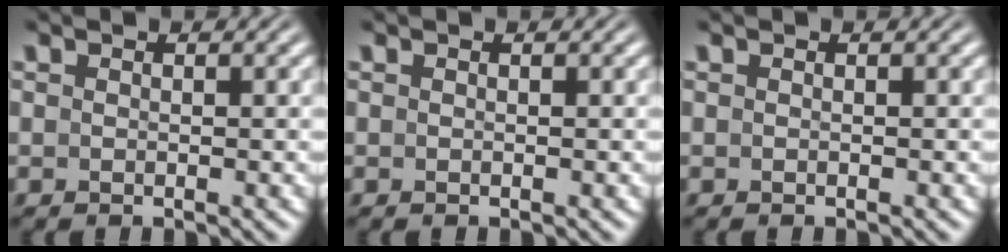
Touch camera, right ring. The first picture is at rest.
{"total": 0.0}
{"total": 0.0}